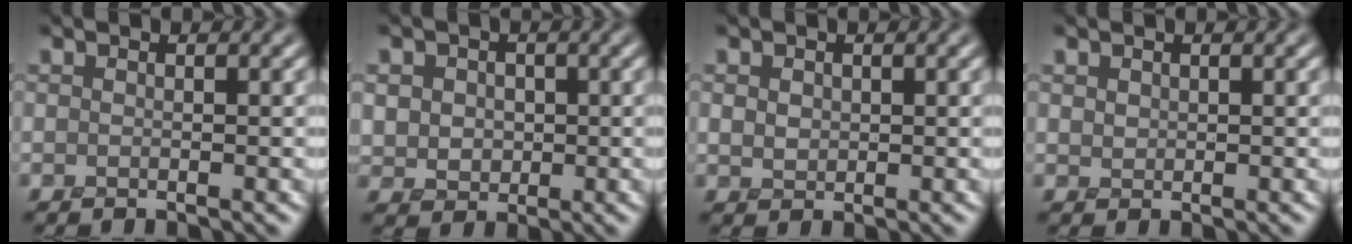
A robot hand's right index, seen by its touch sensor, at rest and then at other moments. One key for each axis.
{"total": 4.2, "fx": 0.4, "fy": 3.8, "fz": 1.8, "tx": -0.030, "ty": 0.010, "tz": -0.004}
{"total": 1.5, "fx": 0.4, "fy": 1.3, "fz": 0.7, "tx": -0.017, "ty": -0.003, "tz": 0.009}
{"total": 0.8, "fx": 0.4, "fy": 0.6, "fz": 0.2, "tx": -0.006, "ty": -0.002, "tz": 0.012}